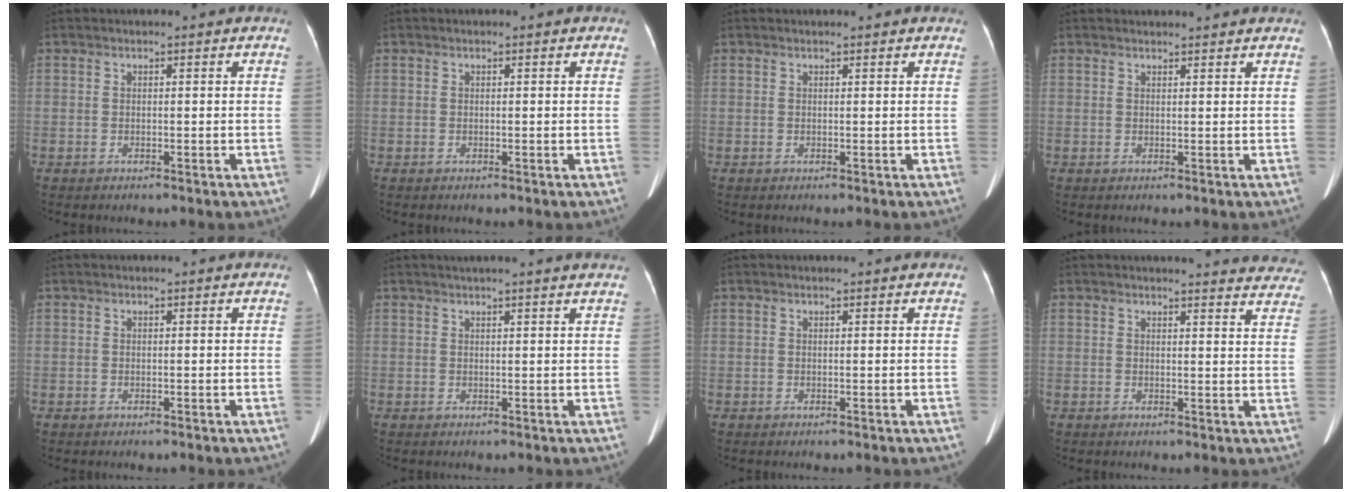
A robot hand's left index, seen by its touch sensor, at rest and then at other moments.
{"total": 0.0}
{"total": 1.0, "force": [1.0, 0.0, 0.2], "torque": [-0.008, 0.008, 0.011]}
{"total": 3.3, "force": [3.2, 0.3, 0.5], "torque": [-0.012, 0.020, 0.039]}
{"total": 0.0}
{"total": 5.9, "force": [5.2, -0.3, 2.6], "torque": [-0.032, 0.024, 0.055]}
{"total": 0.7, "force": [0.7, 0.0, 0.1], "torque": [-0.005, 0.005, 0.007]}
{"total": 14.7, "force": [14.2, 2.7, 2.6], "torque": [0.006, -0.058, 0.125]}